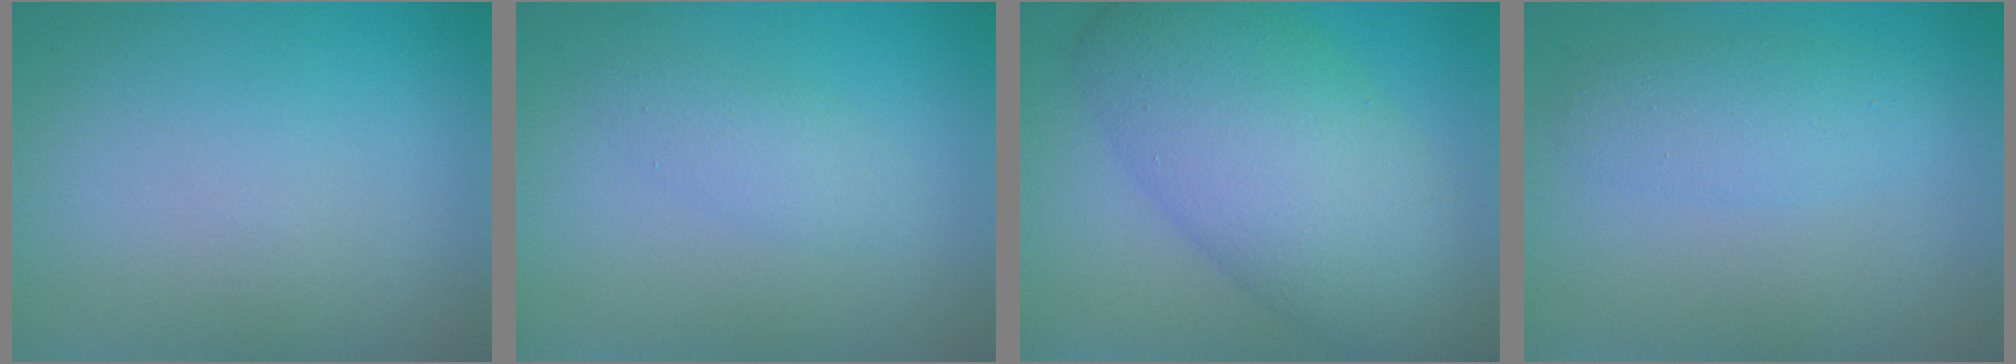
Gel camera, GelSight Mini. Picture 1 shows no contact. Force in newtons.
{"total": 1.9, "press": 1.9, "slide": 0.1}
{"total": 10.0, "press": 10.0, "slide": 0.2}
{"total": 2.7, "press": 2.7, "slide": 0.0}